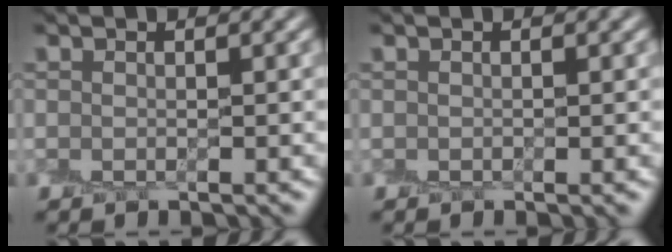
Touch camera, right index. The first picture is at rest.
{"total": 0.0}